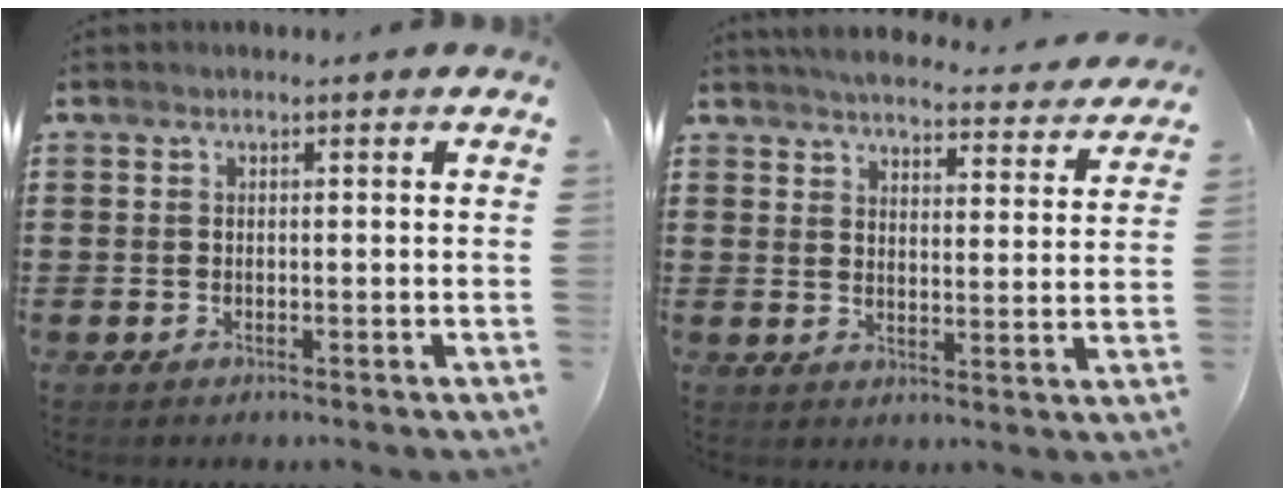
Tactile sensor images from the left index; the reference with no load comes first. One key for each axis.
{"total": 4.5, "fx": 4.4, "fy": 0.0, "fz": 0.7, "tx": -0.027, "ty": -0.032, "tz": 0.074}